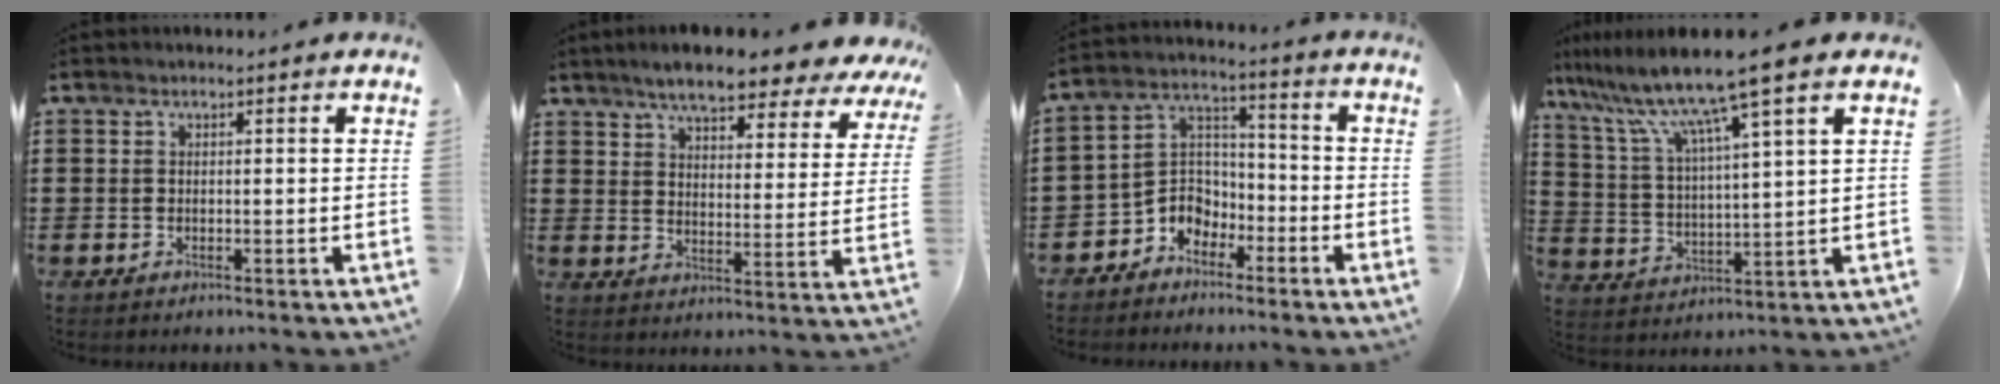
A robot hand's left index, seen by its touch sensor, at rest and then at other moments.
{"total": 7.1, "force": [6.5, 1.1, 2.7], "torque": [-0.074, -0.031, 0.113]}
{"total": 5.8, "force": [-4.2, 4.0, 0.7], "torque": [-0.035, 0.005, -0.089]}
{"total": 10.6, "force": [8.1, -0.4, 6.9], "torque": [-0.163, -0.040, 0.129]}